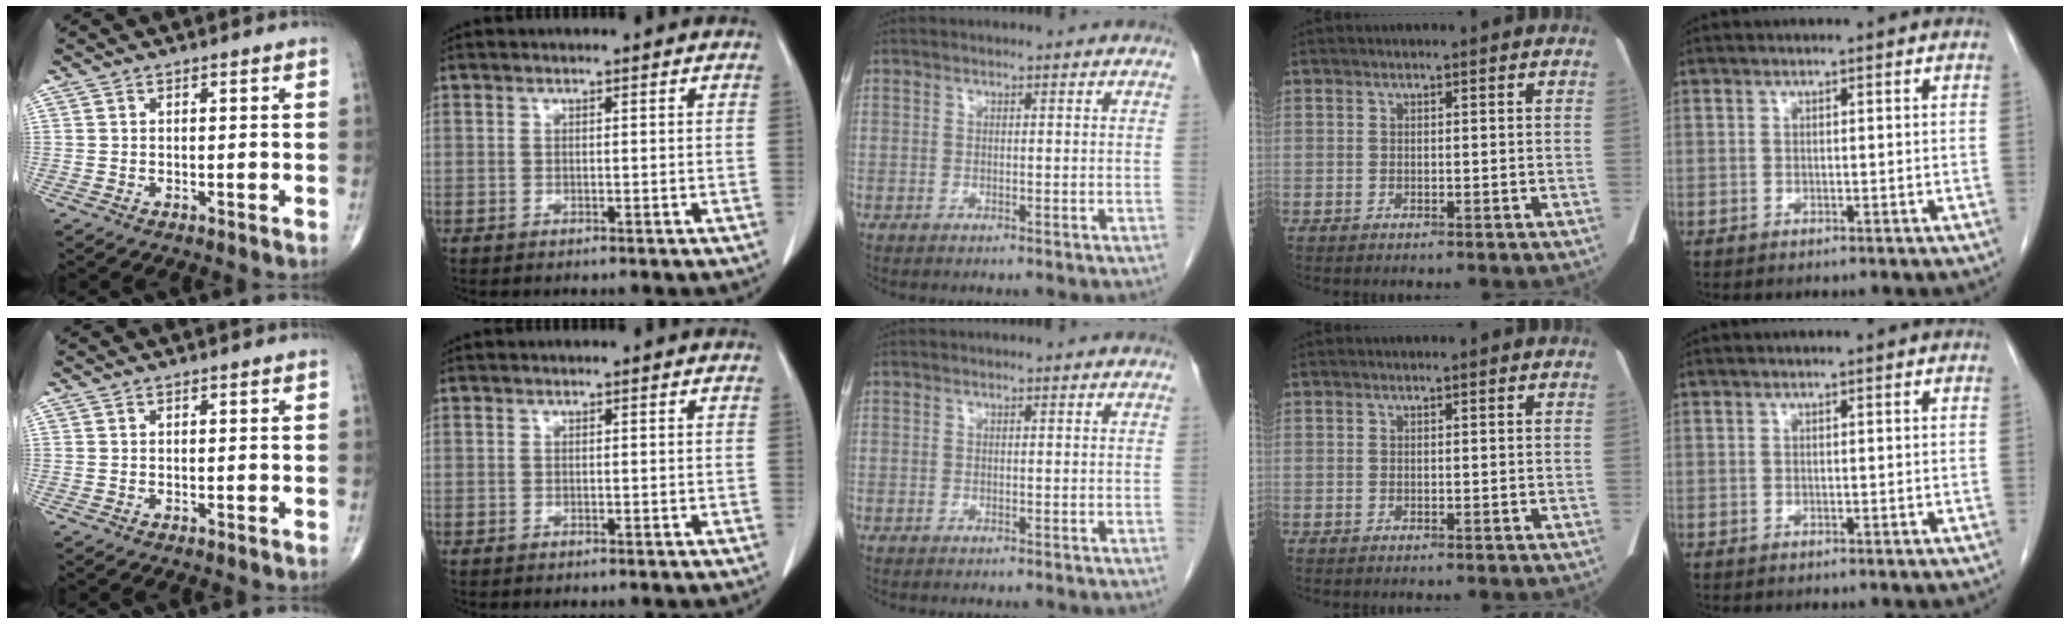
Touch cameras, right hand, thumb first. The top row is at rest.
{}